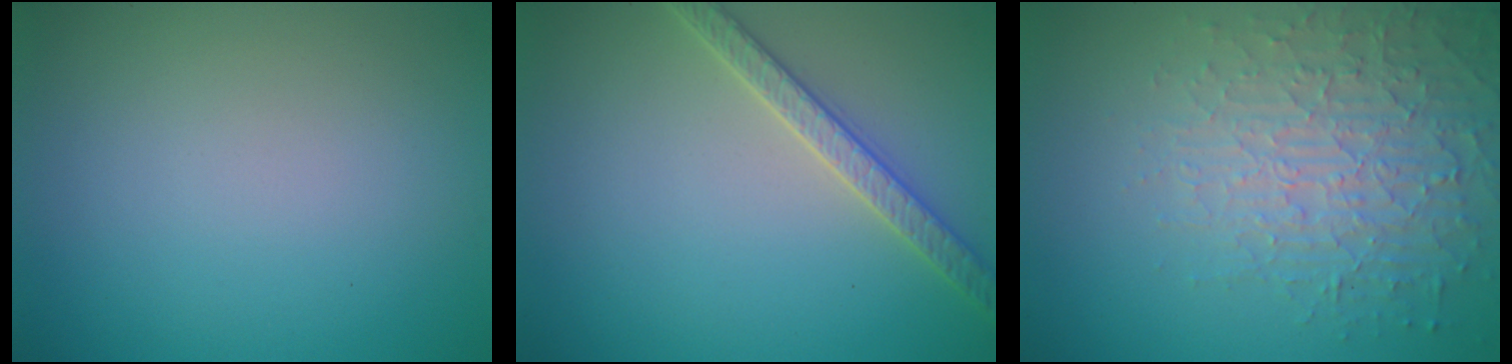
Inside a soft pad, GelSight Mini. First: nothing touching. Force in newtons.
{"total": 2.8, "press": 2.8, "slide": 0.6}
{"total": 4.8, "press": 4.5, "slide": 1.7}